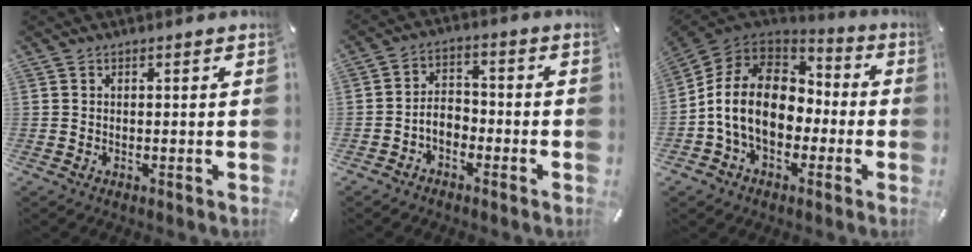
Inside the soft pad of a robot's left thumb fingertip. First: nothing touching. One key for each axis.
{"total": 5.0, "fx": -2.8, "fy": 3.5, "fz": 2.3, "tx": -0.044, "ty": 0.017, "tz": -0.053}
{"total": 15.5, "fx": -2.6, "fy": 11.8, "fz": 9.8, "tx": -0.211, "ty": 0.034, "tz": -0.045}